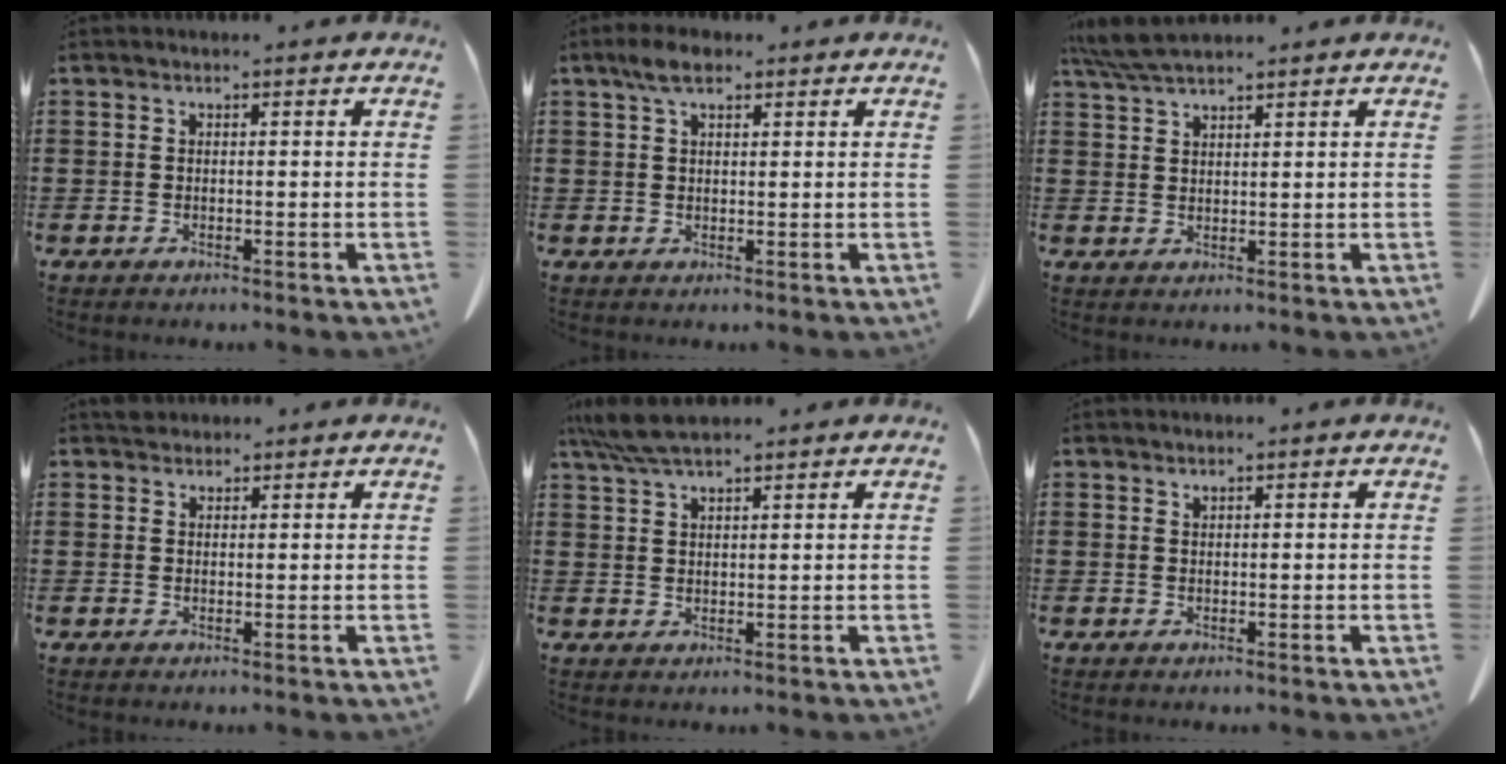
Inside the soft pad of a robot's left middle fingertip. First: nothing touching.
{"total": 3.7, "force": [2.3, 1.6, 2.4], "torque": [-0.054, 0.006, 0.042]}
{"total": 4.7, "force": [4.0, 0.6, 2.5], "torque": [-0.059, -0.006, 0.076]}
{"total": 1.8, "force": [1.6, 0.7, 0.3], "torque": [-0.003, -0.002, 0.032]}
{"total": 5.5, "force": [4.4, 1.0, 3.2], "torque": [-0.073, -0.007, 0.082]}
{"total": 0.7, "force": [0.6, 0.0, 0.2], "torque": [-0.006, -0.003, 0.014]}